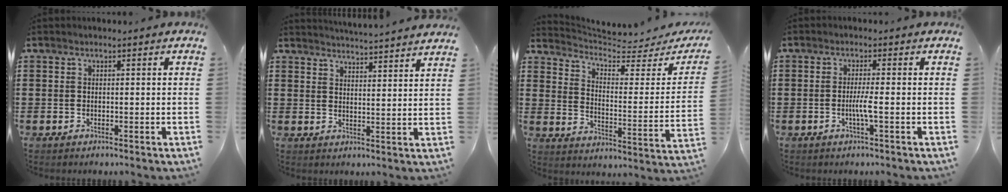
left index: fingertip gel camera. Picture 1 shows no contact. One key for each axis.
{"total": 3.9, "fx": 3.8, "fy": -0.8, "fz": 0.1, "tx": -0.017, "ty": -0.025, "tz": 0.066}
{"total": 5.1, "fx": 4.5, "fy": 0.7, "fz": 2.4, "tx": -0.071, "ty": -0.036, "tz": 0.074}
{"total": 2.9, "fx": -0.7, "fy": -0.2, "fz": 2.8, "tx": -0.057, "ty": -0.007, "tz": -0.017}